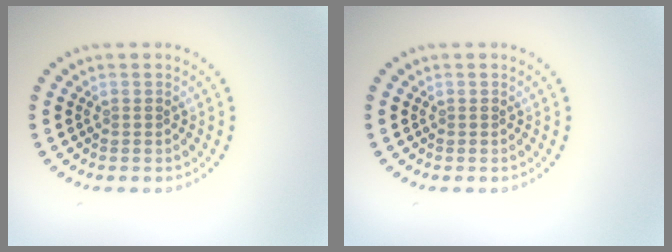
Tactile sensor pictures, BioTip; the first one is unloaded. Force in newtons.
{"total": 0.0}